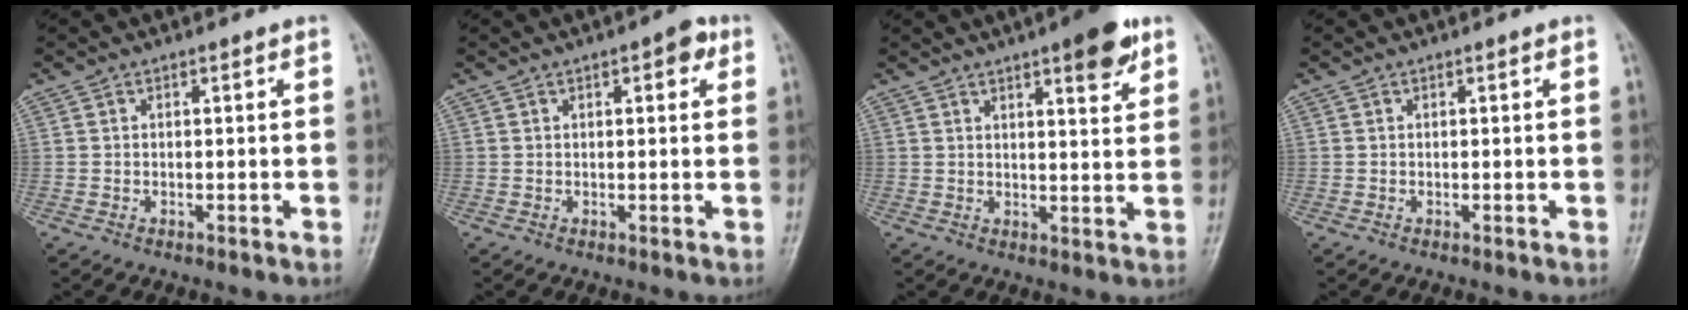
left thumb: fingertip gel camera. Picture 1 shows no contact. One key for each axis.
{"total": 3.4, "fx": 1.5, "fy": 1.4, "fz": 2.8, "tx": -0.025, "ty": 0.001, "tz": 0.012}
{"total": 8.0, "fx": 4.7, "fy": 2.0, "fz": 6.1, "tx": -0.070, "ty": -0.022, "tz": 0.061}
{"total": 0.0}